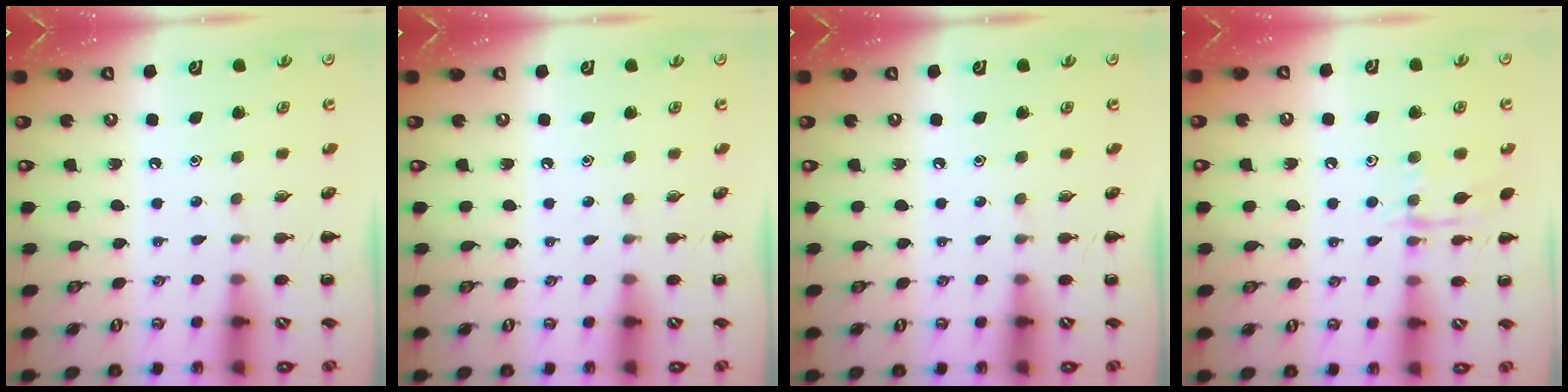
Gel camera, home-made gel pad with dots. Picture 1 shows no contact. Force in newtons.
{"total": 0.0}
{"total": 0.0}
{"total": 9.3, "press": 9.3, "slide": 0.5}